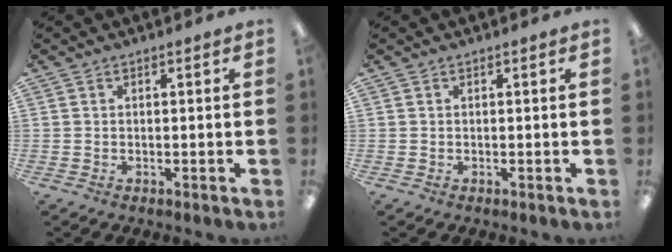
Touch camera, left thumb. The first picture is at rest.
{"total": 0.0}